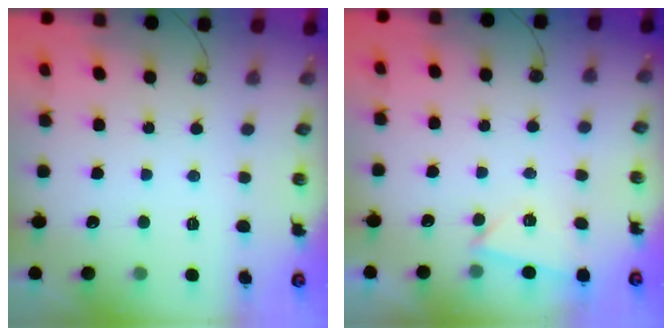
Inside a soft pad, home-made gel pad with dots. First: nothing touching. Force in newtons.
{"total": 3.7, "press": 2.8, "slide": 2.4}